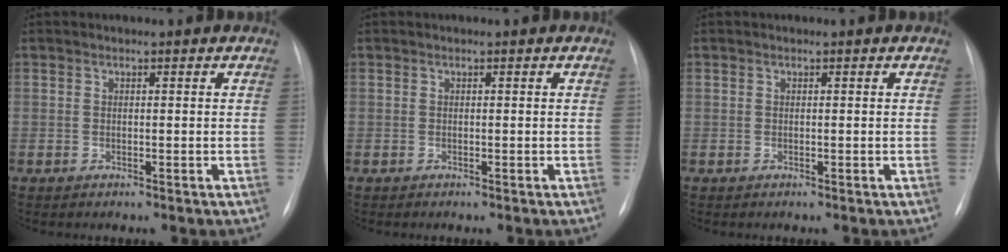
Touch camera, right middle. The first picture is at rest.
{"total": 0.0}
{"total": 0.0}